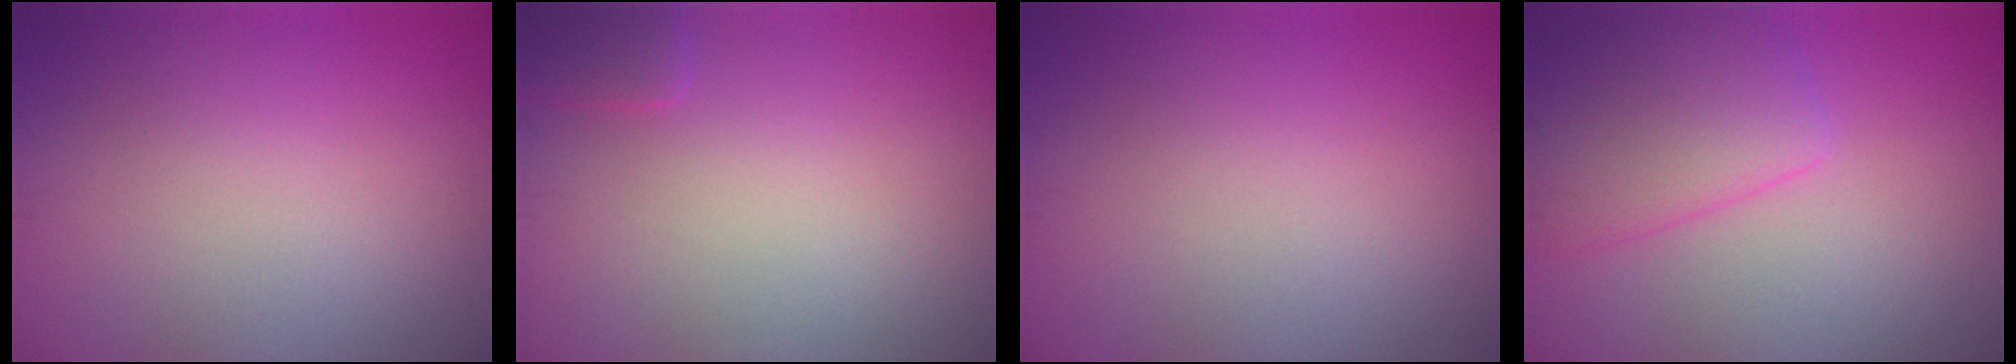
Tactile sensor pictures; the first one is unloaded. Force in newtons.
{"total": 1.4, "press": 1.4, "slide": 0.1}
{"total": 0.0}
{"total": 4.4, "press": 4.4, "slide": 0.3}